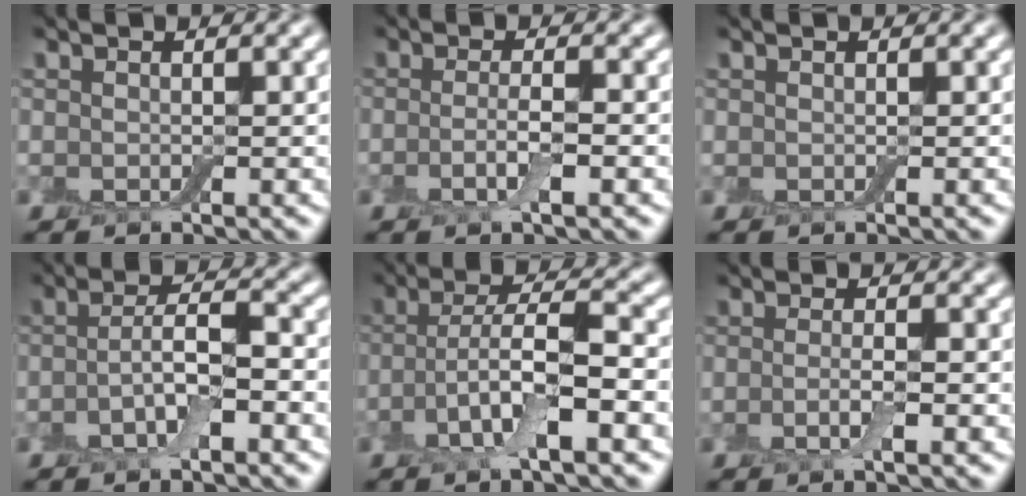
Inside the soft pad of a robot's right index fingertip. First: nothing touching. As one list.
[{"total": 2.7, "force": [-0.8, 0.5, 2.5], "torque": [-0.048, 0.000, -0.020]}, {"total": 0.0}, {"total": 4.0, "force": [-1.4, 1.2, 3.6], "torque": [-0.071, 0.006, -0.031]}, {"total": 6.7, "force": [-2.4, 1.8, 6.0], "torque": [-0.118, 0.007, -0.047]}, {"total": 2.1, "force": [-0.6, 0.4, 1.9], "torque": [-0.040, -0.004, -0.016]}]